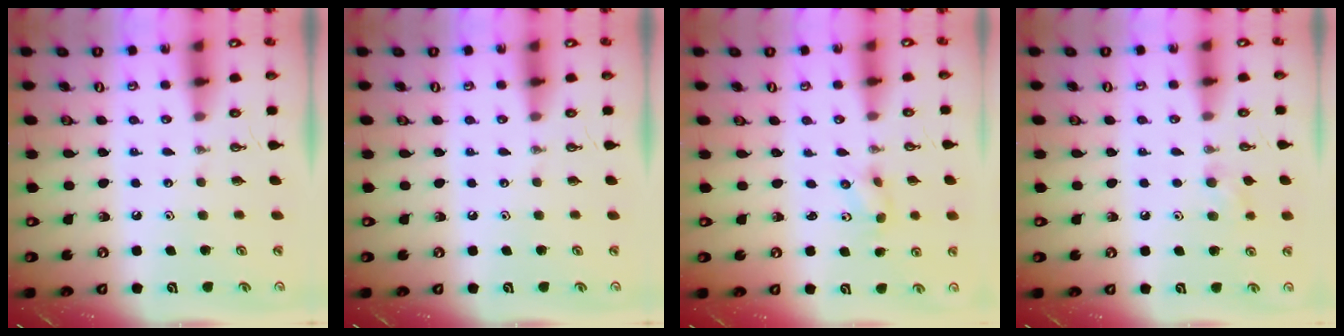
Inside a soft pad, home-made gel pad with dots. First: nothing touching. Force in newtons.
{"total": 0.0}
{"total": 2.3, "press": 2.0, "slide": 1.1}
{"total": 6.9, "press": 6.6, "slide": 2.3}